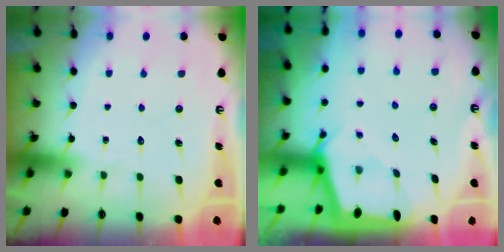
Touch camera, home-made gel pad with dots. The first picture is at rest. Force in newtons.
{"total": 2.1, "press": 2.1, "slide": 0.1}